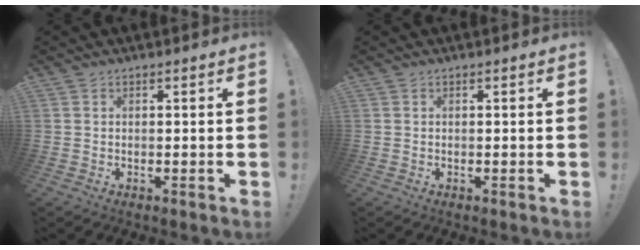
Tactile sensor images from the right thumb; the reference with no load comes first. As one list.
[{"total": 0.0}]